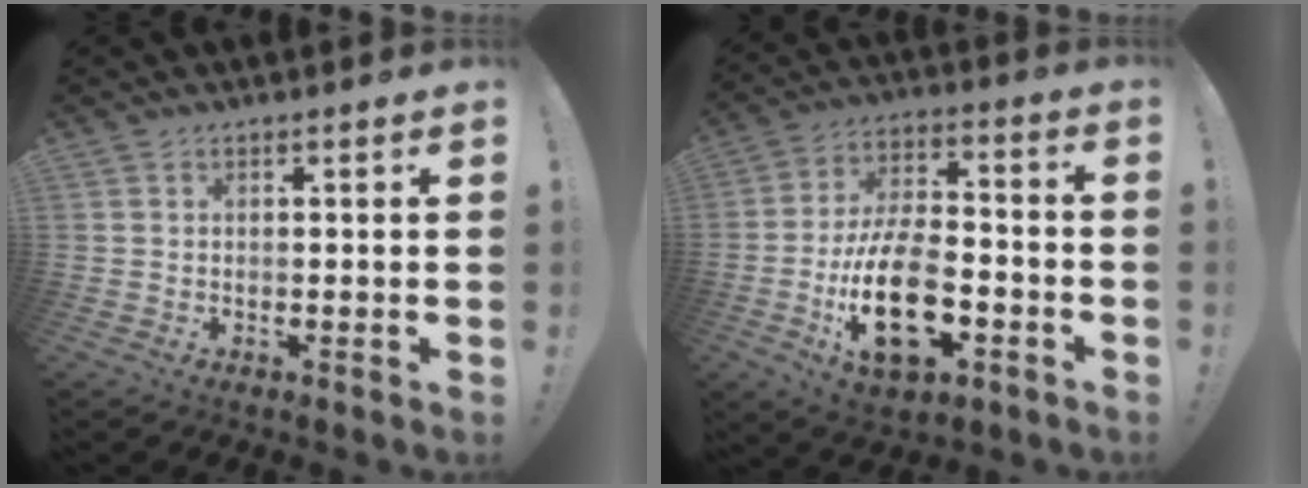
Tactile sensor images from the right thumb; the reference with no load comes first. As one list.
[{"total": 20.9, "force": [-7.2, 11.5, 15.9], "torque": [-0.289, 0.039, -0.113]}]